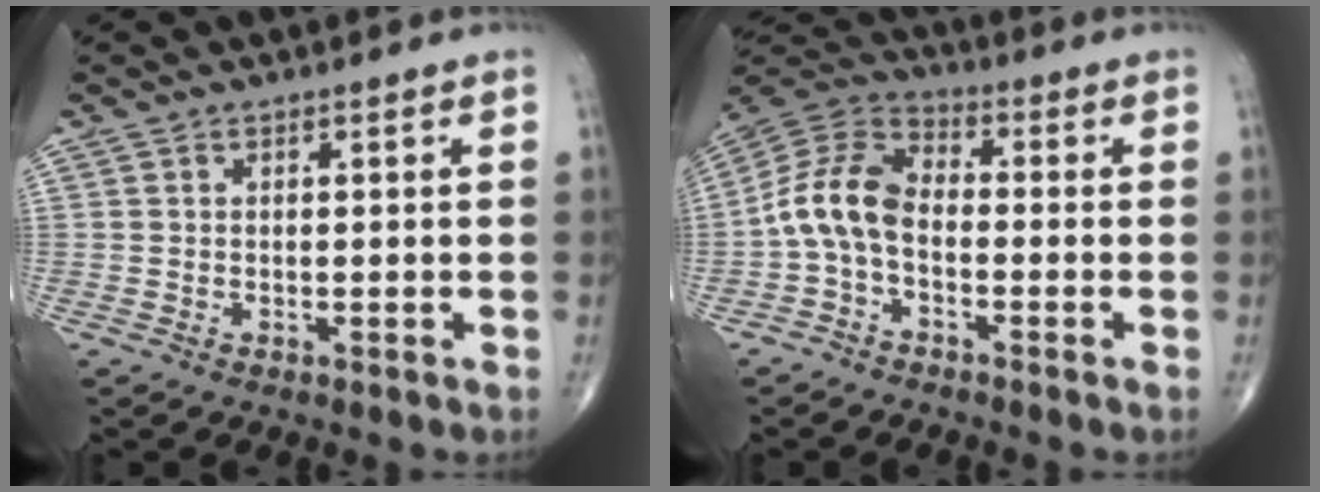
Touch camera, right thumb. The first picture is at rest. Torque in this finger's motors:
{"motor_torque": [1.83, 1.69, 0.71, -0.75, 0.12]}